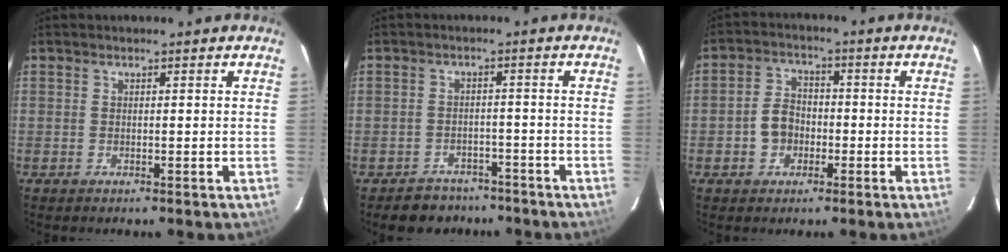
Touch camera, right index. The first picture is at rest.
{"total": 6.6, "force": [-5.1, 4.1, 0.2], "torque": [-0.016, 0.027, -0.069]}
{"total": 5.4, "force": [-1.7, 4.6, 2.4], "torque": [-0.052, 0.019, -0.025]}